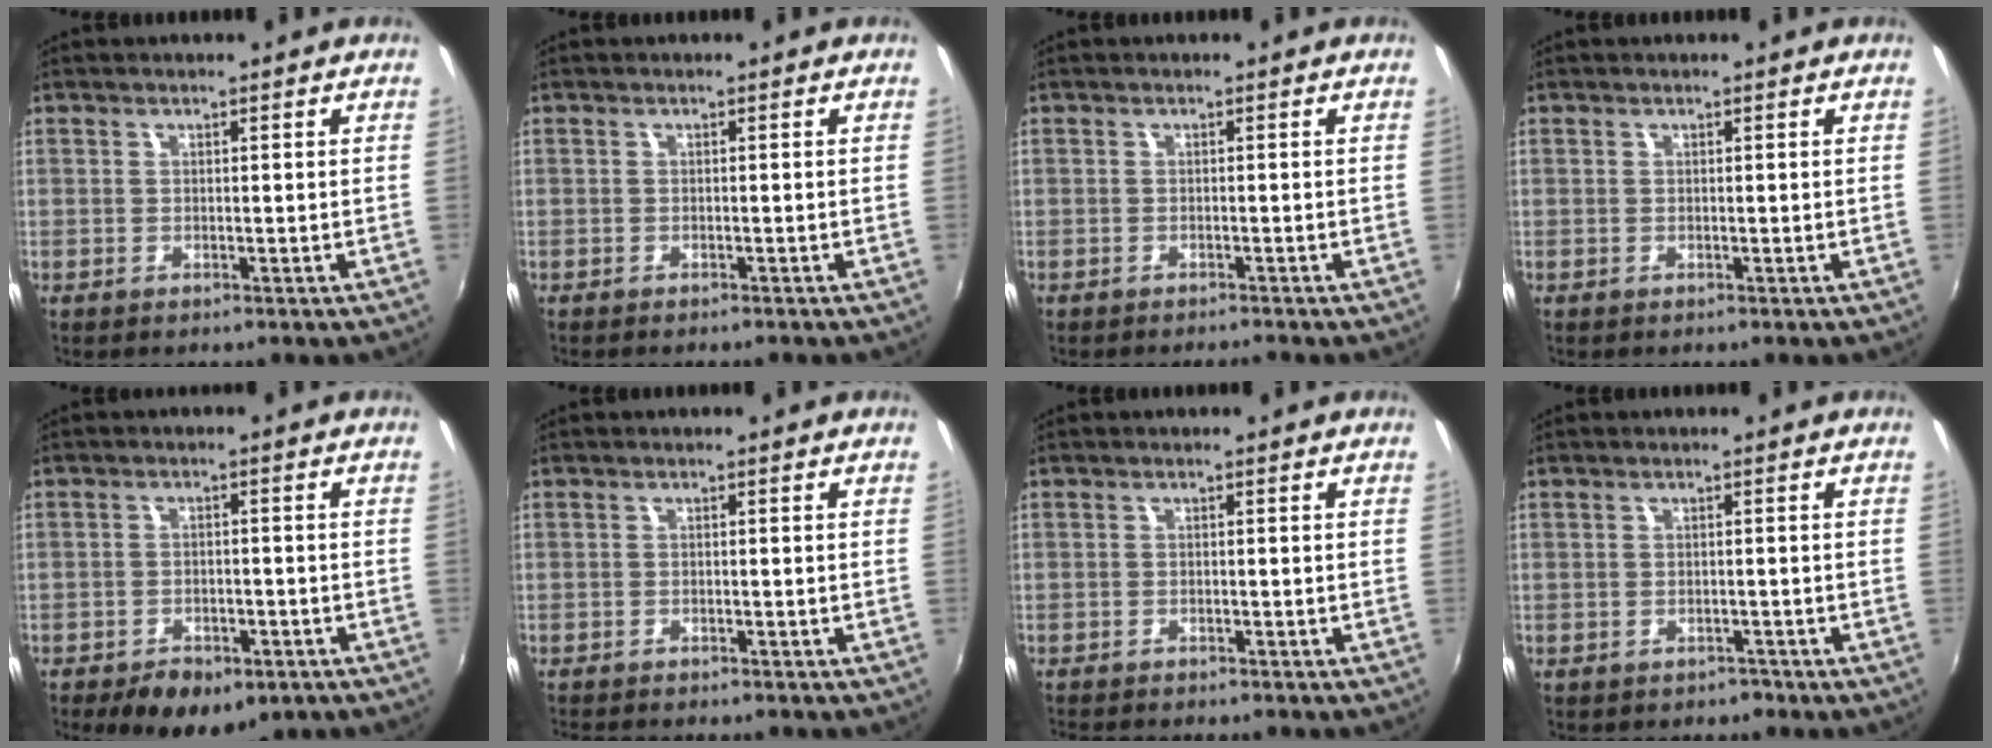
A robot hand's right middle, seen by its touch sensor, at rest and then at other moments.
{"total": 0.9, "force": [-0.8, 0.0, 0.3], "torque": [-0.006, -0.006, -0.015]}
{"total": 1.6, "force": [-1.6, 0.0, 0.3], "torque": [-0.013, -0.008, -0.027]}
{"total": 0.0}
{"total": 10.2, "force": [-6.8, 5.2, 5.7], "torque": [-0.123, -0.014, -0.091]}
{"total": 4.3, "force": [-4.0, 0.6, 1.6], "torque": [-0.039, -0.016, -0.067]}
{"total": 4.7, "force": [-4.3, 0.6, 1.6], "torque": [-0.041, -0.017, -0.071]}
{"total": 1.7, "force": [-1.3, 1.1, 0.0], "torque": [-0.004, 0.000, -0.017]}